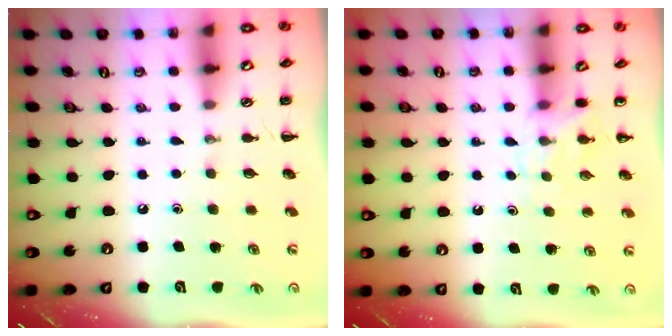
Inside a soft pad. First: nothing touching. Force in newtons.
{"total": 4.8, "press": 4.6, "slide": 1.5}